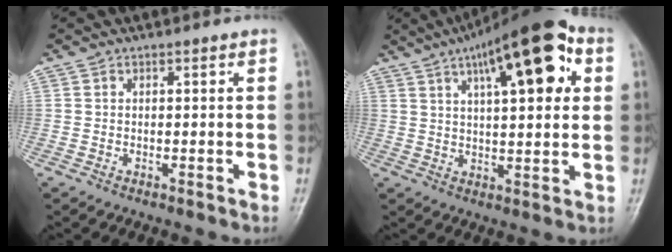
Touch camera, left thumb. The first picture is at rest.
{"total": 19.1, "force": [7.7, 6.6, 16.2], "torque": [-0.217, 0.007, 0.108]}